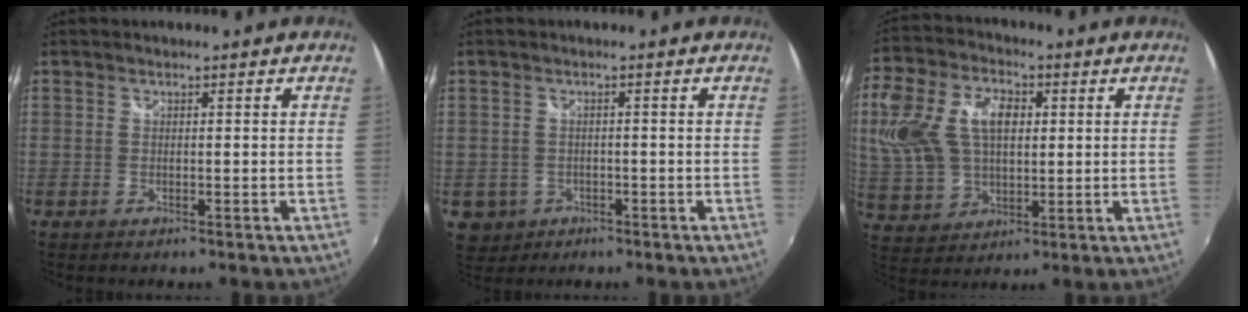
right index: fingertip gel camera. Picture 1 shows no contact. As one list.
[{"total": 4.2, "force": [-1.1, 4.0, 0.8], "torque": [-0.026, 0.002, -0.008]}, {"total": 17.7, "force": [3.8, 11.6, 12.9], "torque": [-0.285, 0.031, 0.078]}]